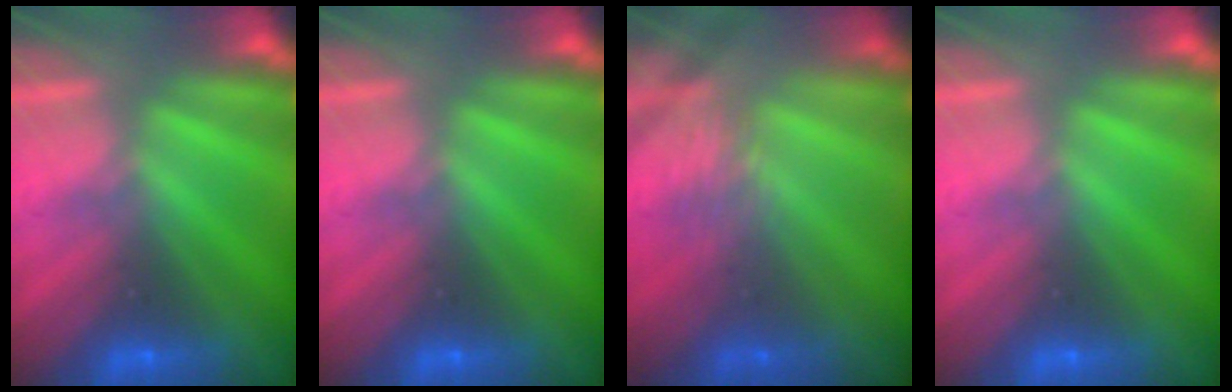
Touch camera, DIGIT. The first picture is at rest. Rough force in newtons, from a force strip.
{"total": 0.0}
{"total": 2.2}
{"total": 0.0}